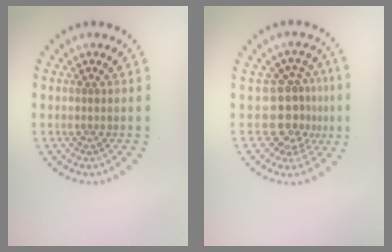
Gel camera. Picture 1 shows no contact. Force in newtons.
{"total": 3.9, "press": 3.0, "slide": 2.5}